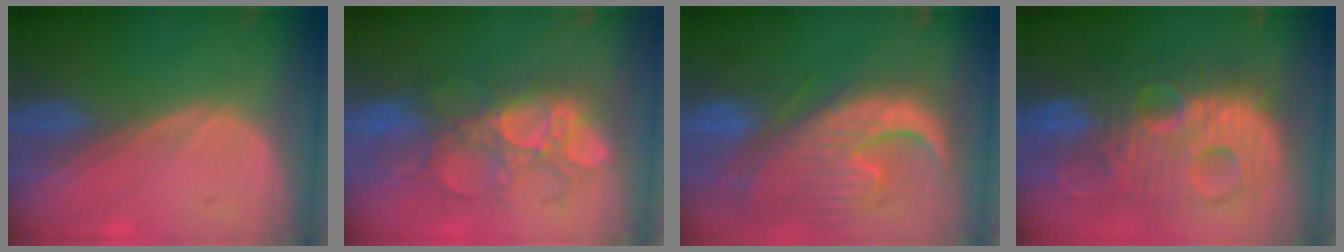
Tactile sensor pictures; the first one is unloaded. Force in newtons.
{"total": 9.2, "press": 9.2, "slide": 0.5}
{"total": 13.5, "press": 11.5, "slide": 7.0}
{"total": 13.0, "press": 13.0, "slide": 1.0}